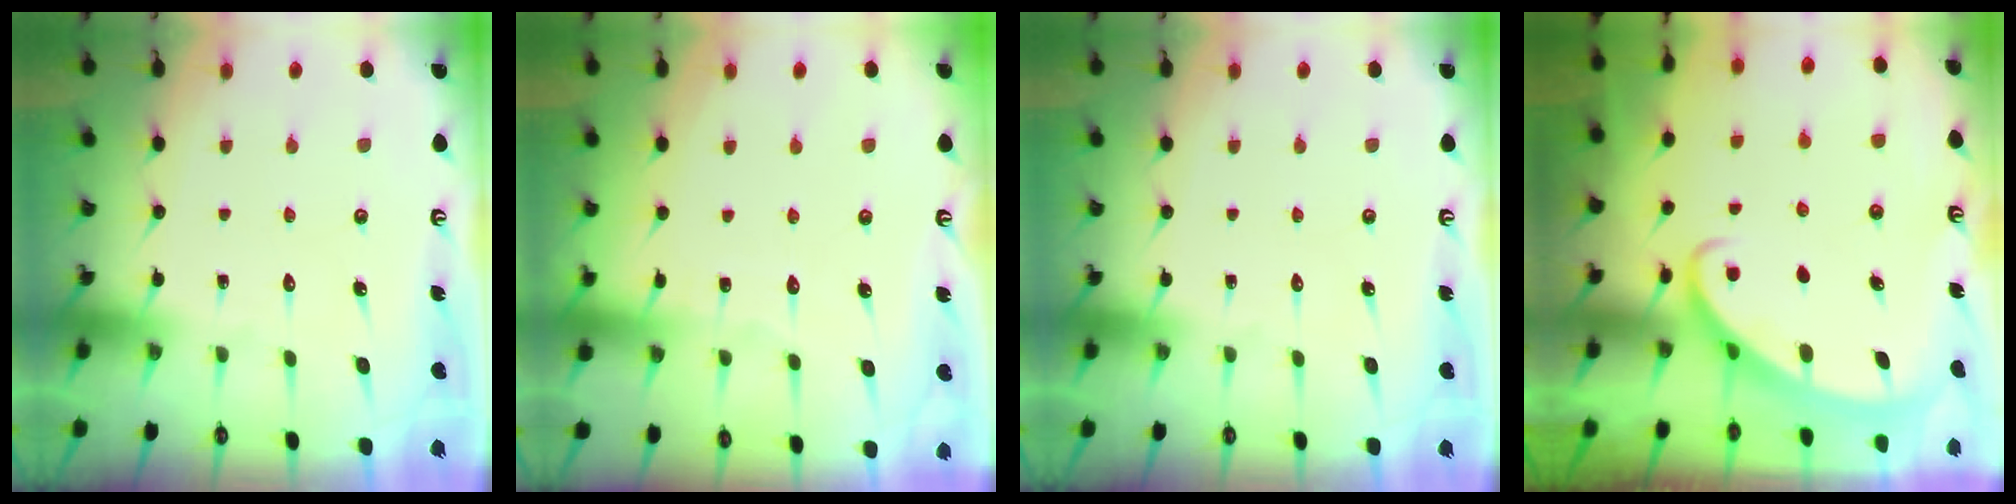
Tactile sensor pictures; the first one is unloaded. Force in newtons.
{"total": 3.4, "press": 3.4, "slide": 0.3}
{"total": 0.0}
{"total": 2.5, "press": 2.4, "slide": 0.4}